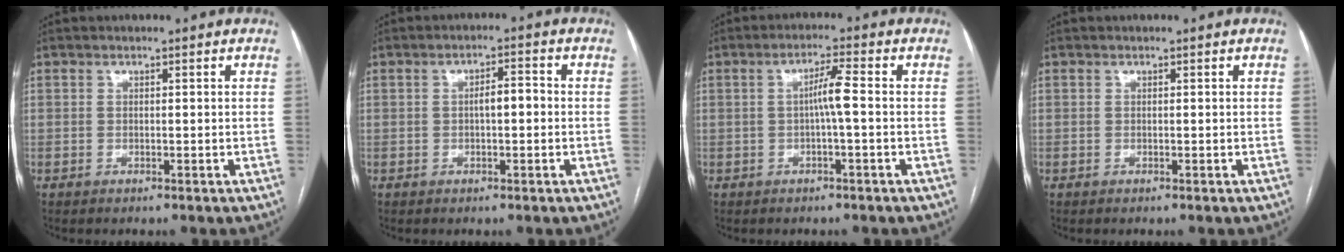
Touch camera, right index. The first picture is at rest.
{"total": 3.1, "force": [-0.2, 0.9, 3.0], "torque": [-0.047, 0.010, -0.003]}
{"total": 3.5, "force": [-0.2, -0.3, 3.5], "torque": [-0.064, 0.008, 0.000]}
{"total": 0.0}